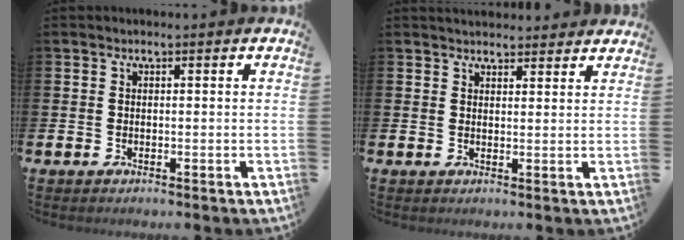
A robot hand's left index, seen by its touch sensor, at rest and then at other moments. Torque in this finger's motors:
{"motor_torque": [0.82, -1.32, -0.09, 0.00]}